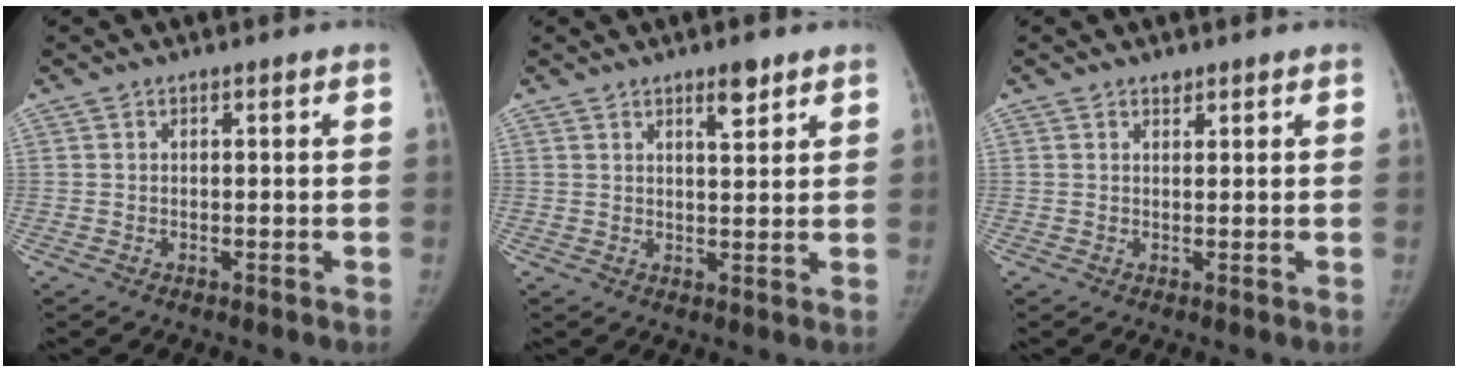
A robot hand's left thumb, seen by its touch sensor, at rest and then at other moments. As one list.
[{"total": 4.1, "force": [2.8, 1.2, 2.8], "torque": [-0.032, -0.018, 0.043]}, {"total": 1.2, "force": [1.0, 0.6, 0.3], "torque": [0.000, -0.007, 0.014]}]